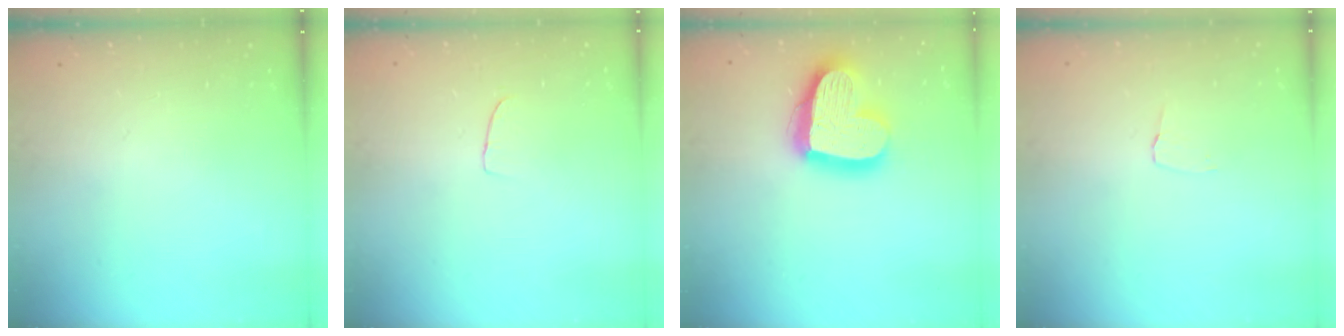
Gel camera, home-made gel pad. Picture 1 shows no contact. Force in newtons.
{"total": 2.5, "press": 2.5, "slide": 0.1}
{"total": 20.5, "press": 20.4, "slide": 1.8}
{"total": 2.6, "press": 2.6, "slide": 0.2}